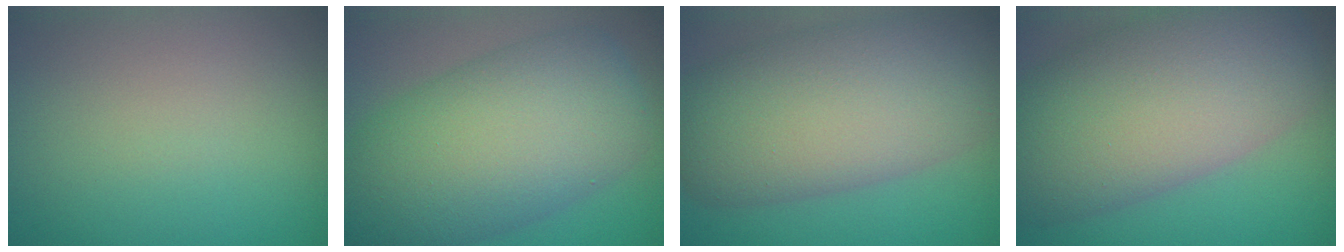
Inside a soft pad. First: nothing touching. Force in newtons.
{"total": 11.7, "press": 11.7, "slide": 0.3}
{"total": 11.2, "press": 11.2, "slide": 0.6}
{"total": 12.7, "press": 12.6, "slide": 0.8}